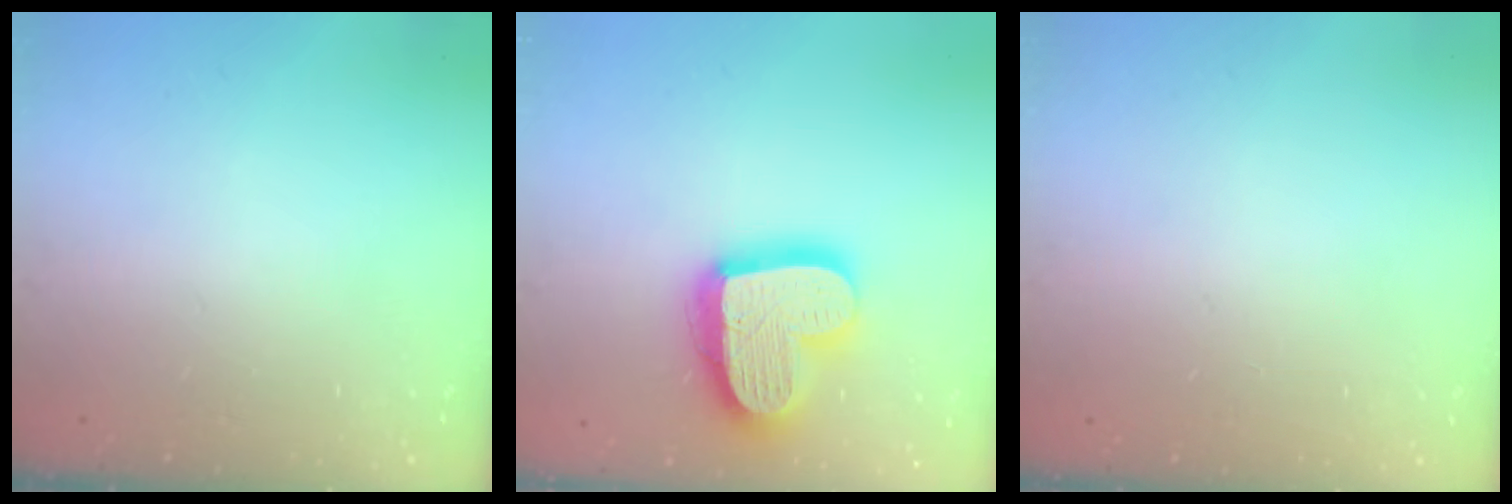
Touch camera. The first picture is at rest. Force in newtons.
{"total": 21.1, "press": 21.0, "slide": 1.8}
{"total": 0.0}